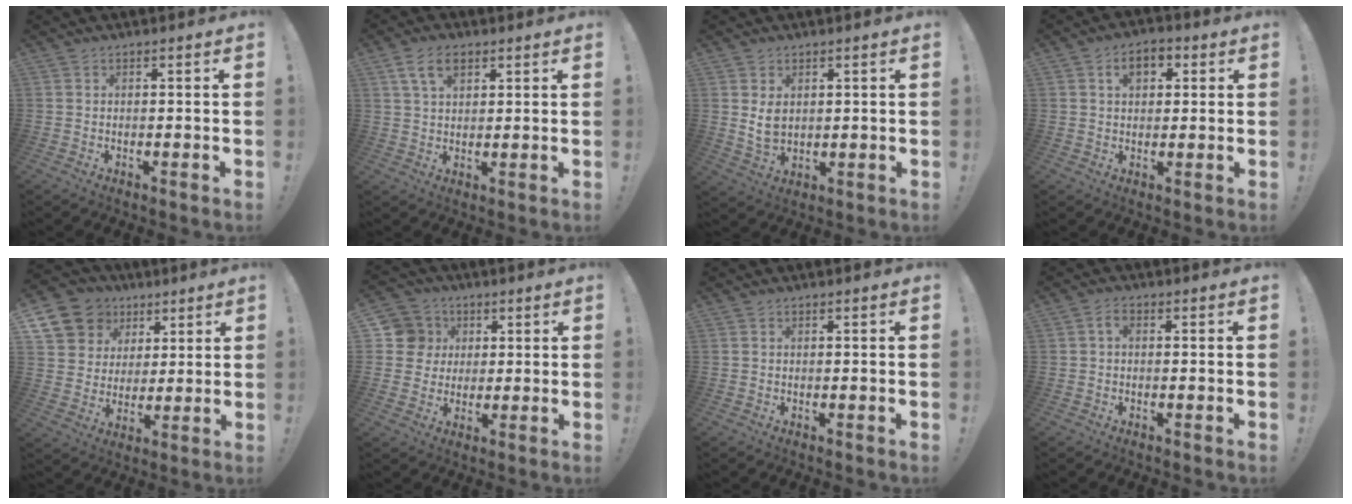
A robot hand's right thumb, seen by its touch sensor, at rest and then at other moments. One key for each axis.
{"total": 7.7, "fx": 3.8, "fy": 4.4, "fz": 5.0, "tx": -0.081, "ty": -0.003, "tz": 0.072}
{"total": 5.9, "fx": 2.1, "fy": 4.2, "fz": 3.5, "tx": -0.061, "ty": -0.006, "tz": 0.036}
{"total": 6.2, "fx": 2.1, "fy": 4.3, "fz": 4.0, "tx": -0.056, "ty": 0.008, "tz": 0.036}
{"total": 12.5, "fx": 6.4, "fy": 10.2, "fz": 3.3, "tx": -0.057, "ty": -0.035, "tz": 0.136}
{"total": 9.5, "fx": 1.8, "fy": 9.1, "fz": 2.0, "tx": -0.020, "ty": -0.001, "tz": 0.041}
{"total": 0.0}
{"total": 2.0, "fx": 0.0, "fy": 1.1, "fz": 1.7, "tx": -0.030, "ty": 0.006, "tz": -0.002}